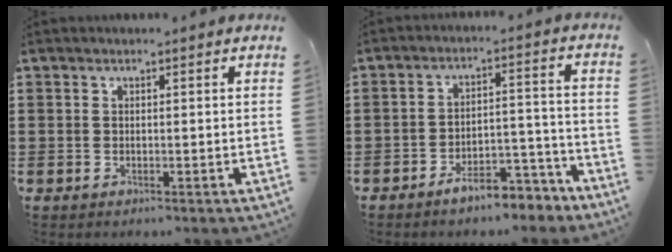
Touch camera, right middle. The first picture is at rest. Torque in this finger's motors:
{"motor_torque": [2.14, 0.00, 0.28, 0.09]}